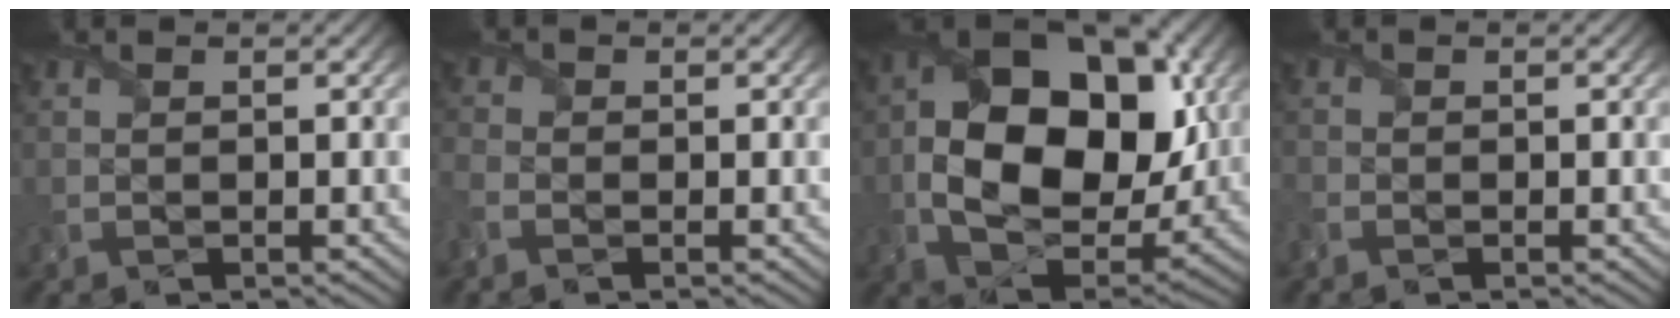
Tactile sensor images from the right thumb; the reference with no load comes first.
{"total": 1.9, "force": [-1.3, 1.2, 0.9], "torque": [-0.034, -0.003, -0.037]}
{"total": 17.2, "force": [1.1, 11.3, 12.9], "torque": [-0.235, -0.011, 0.029]}
{"total": 1.1, "force": [-0.9, 0.6, 0.1], "torque": [-0.012, -0.003, -0.025]}